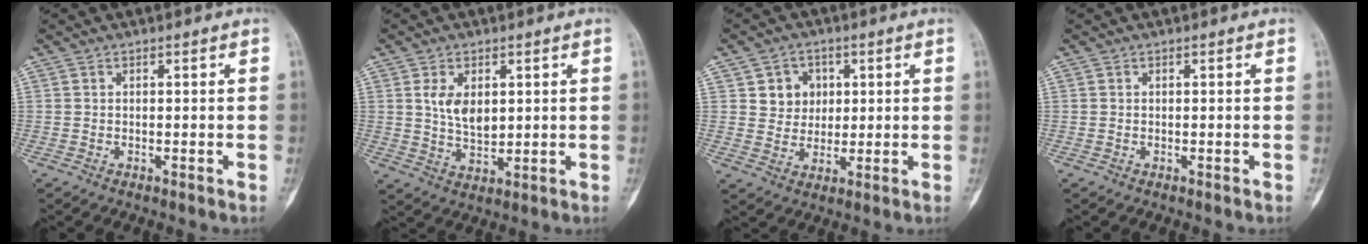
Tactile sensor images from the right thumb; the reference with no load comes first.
{"total": 6.7, "force": [1.8, 4.0, 5.1], "torque": [-0.073, -0.013, 0.040]}
{"total": 6.5, "force": [2.0, 5.9, 2.0], "torque": [0.003, -0.003, 0.034]}
{"total": 0.0}